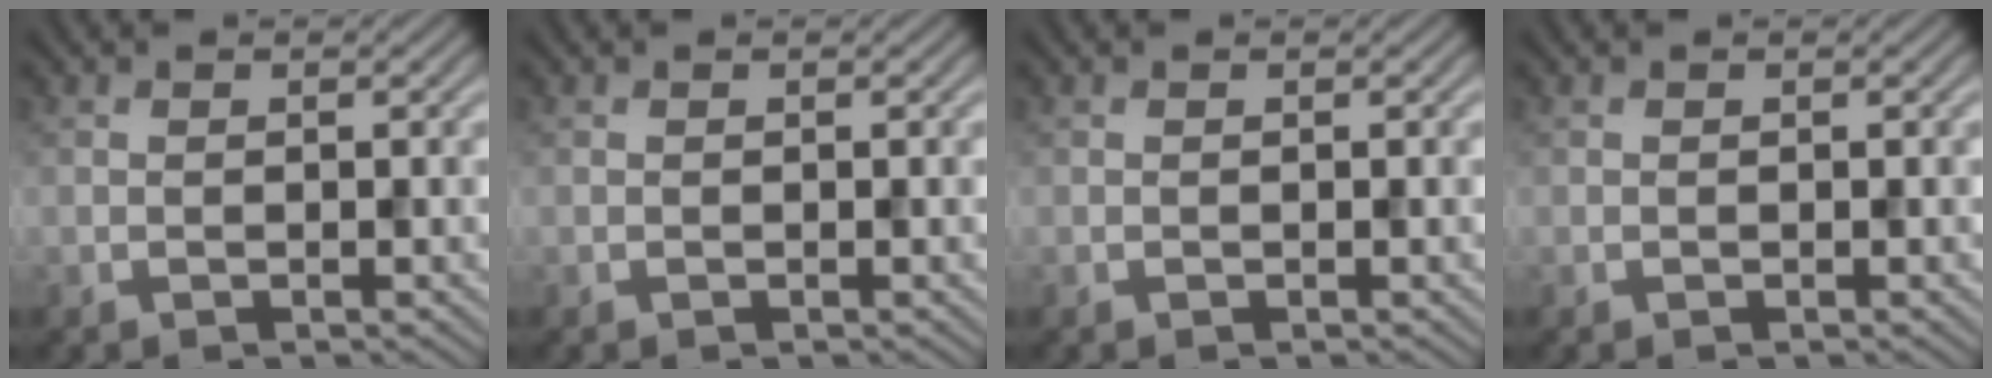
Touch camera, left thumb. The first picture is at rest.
{"total": 0.0}
{"total": 0.0}
{"total": 0.0}